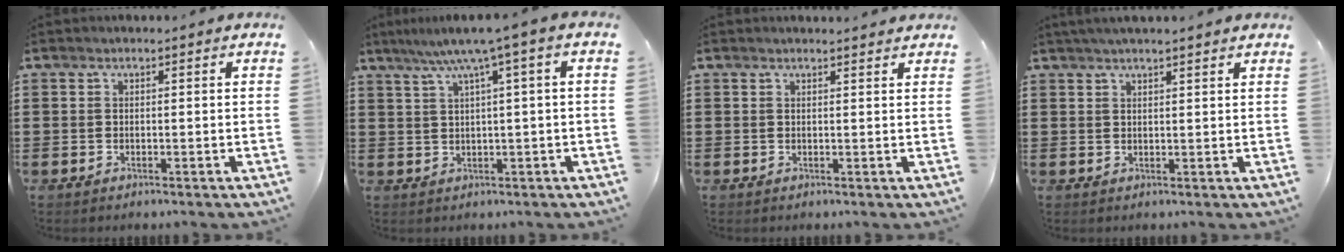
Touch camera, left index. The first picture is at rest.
{"total": 4.9, "force": [1.9, -0.4, 4.5], "torque": [-0.092, -0.005, 0.024]}
{"total": 1.2, "force": [1.2, 0.0, 0.2], "torque": [-0.007, -0.001, 0.024]}
{"total": 2.0, "force": [1.8, -0.2, 0.7], "torque": [-0.019, 0.002, 0.034]}